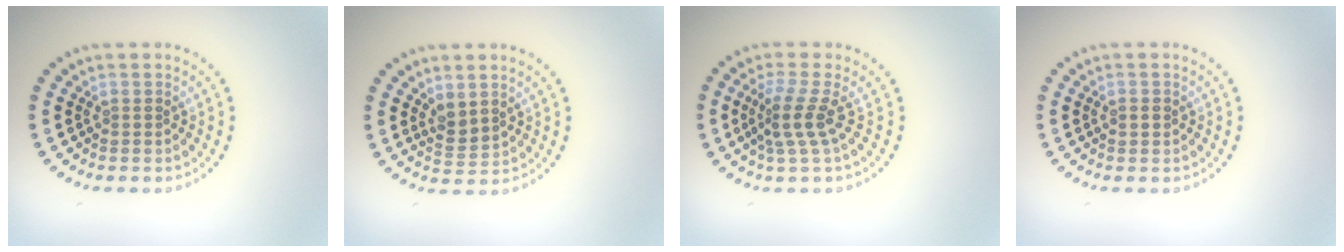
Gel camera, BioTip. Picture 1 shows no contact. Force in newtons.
{"total": 2.0, "press": 1.6, "slide": 1.1}
{"total": 2.9, "press": 2.0, "slide": 2.1}
{"total": 1.1, "press": 1.1, "slide": 0.2}